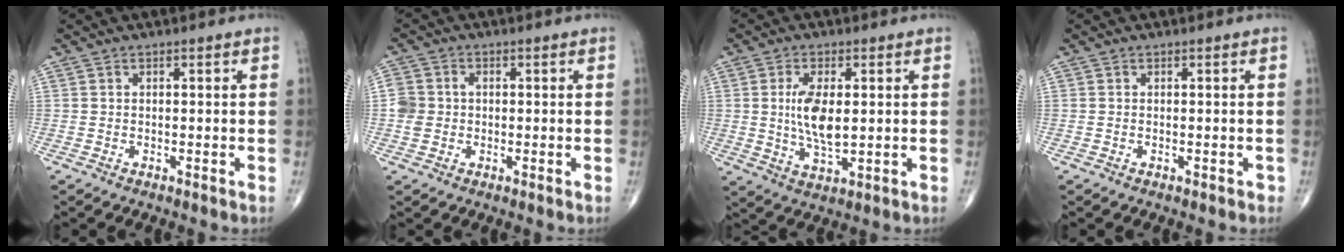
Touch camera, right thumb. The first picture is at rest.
{"total": 4.1, "force": [-0.3, 3.7, 1.7], "torque": [-0.027, 0.006, -0.007]}
{"total": 8.5, "force": [0.9, 3.7, 7.6], "torque": [-0.145, -0.016, 0.021]}
{"total": 0.0}